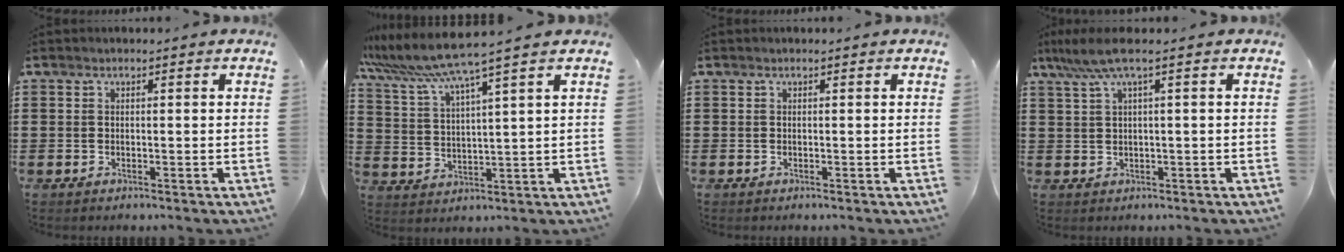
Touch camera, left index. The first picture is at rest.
{"total": 7.3, "force": [6.0, -0.8, 4.0], "torque": [-0.099, -0.033, 0.102]}
{"total": 0.0}
{"total": 4.2, "force": [1.4, 0.3, 4.0], "torque": [-0.086, -0.001, 0.020]}